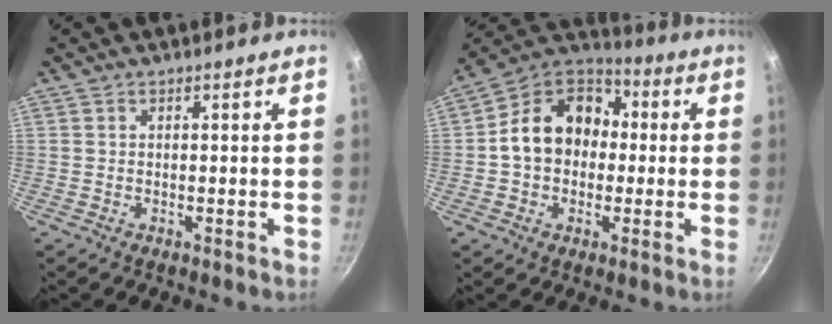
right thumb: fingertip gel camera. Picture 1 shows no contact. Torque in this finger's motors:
{"motor_torque": [1.36, 2.81, 1.37, -0.37, 0.14]}